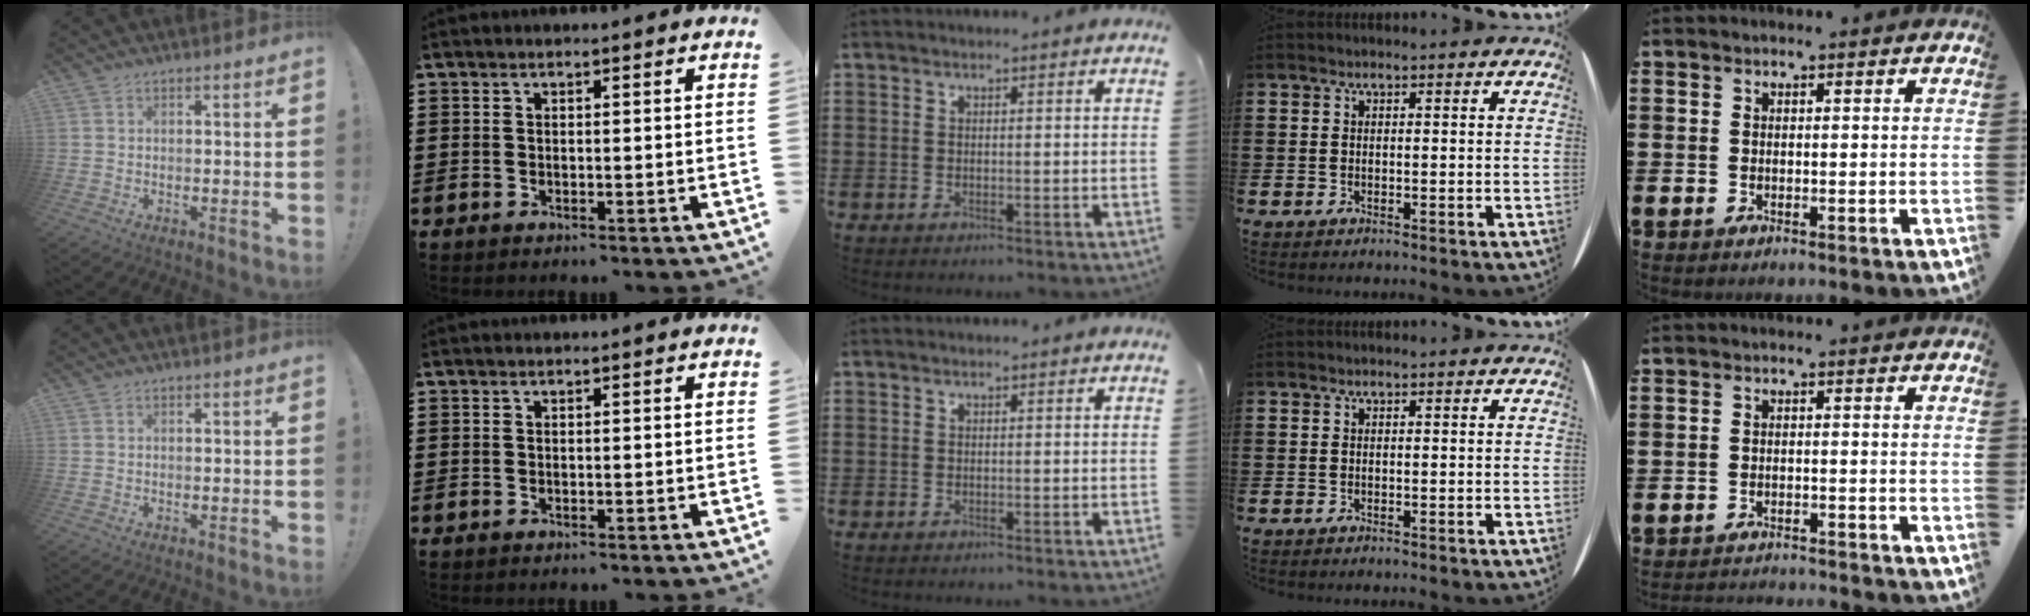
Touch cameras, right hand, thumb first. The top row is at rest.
{"little": {"total": 1.6, "force": [-1.6, -0.1, -0.1], "torque": [-0.001, 0.003, -0.035]}}